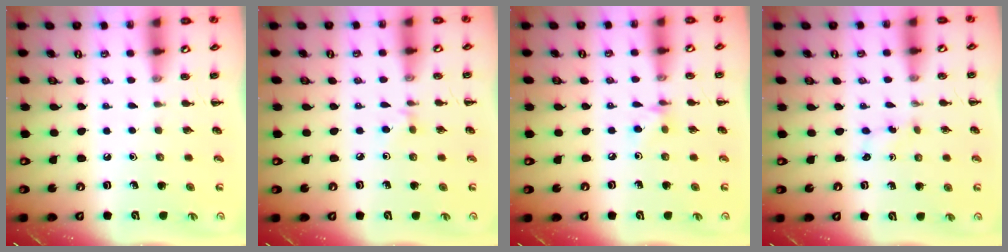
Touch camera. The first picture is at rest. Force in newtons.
{"total": 2.9, "press": 2.7, "slide": 1.2}
{"total": 4.7, "press": 4.5, "slide": 1.2}
{"total": 1.7, "press": 1.5, "slide": 0.6}